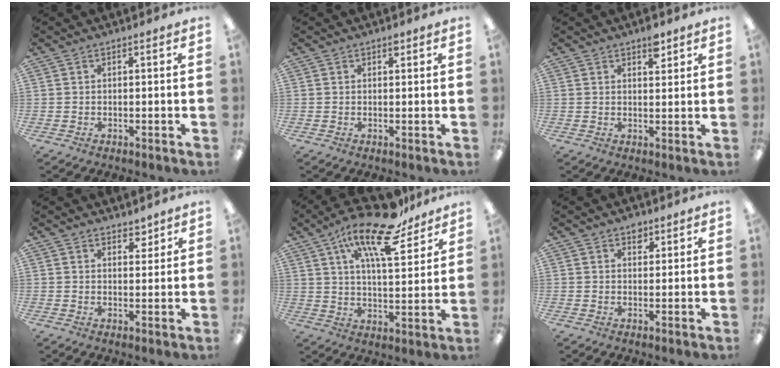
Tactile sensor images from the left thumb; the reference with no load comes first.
{"total": 1.1, "force": [0.8, 0.5, 0.6], "torque": [-0.005, -0.002, 0.013]}
{"total": 4.4, "force": [3.0, 2.0, 2.5], "torque": [-0.015, -0.018, 0.045]}
{"total": 3.5, "force": [3.0, 1.4, 0.9], "torque": [0.004, -0.020, 0.052]}
{"total": 18.3, "force": [12.6, 6.1, 11.8], "torque": [-0.196, -0.069, 0.208]}
{"total": 2.8, "force": [2.0, 1.7, 1.1], "torque": [0.001, -0.008, 0.032]}